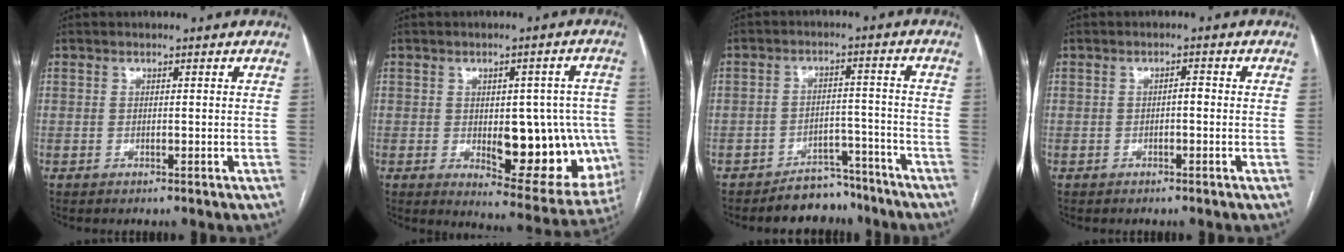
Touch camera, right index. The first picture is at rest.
{"total": 16.5, "force": [-2.4, 7.1, 14.7], "torque": [-0.153, 0.012, -0.002]}
{"total": 6.6, "force": [-5.8, 3.2, 0.2], "torque": [0.017, 0.030, -0.090]}
{"total": 1.2, "force": [-0.3, 0.4, 1.1], "torque": [-0.015, 0.004, -0.006]}